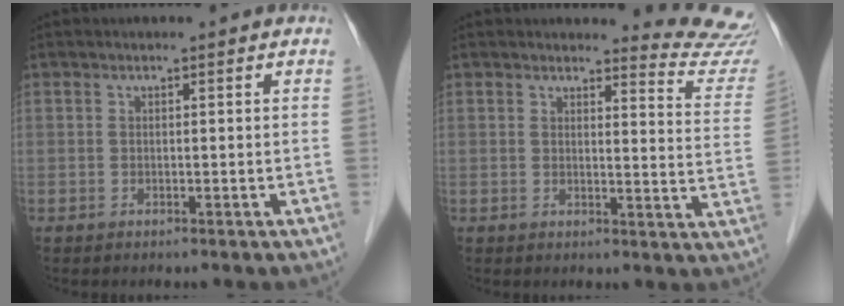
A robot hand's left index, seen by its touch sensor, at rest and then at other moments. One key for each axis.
{"total": 10.3, "fx": 10.3, "fy": -0.1, "fz": -0.3, "tx": 0.019, "ty": -0.111, "tz": 0.086}